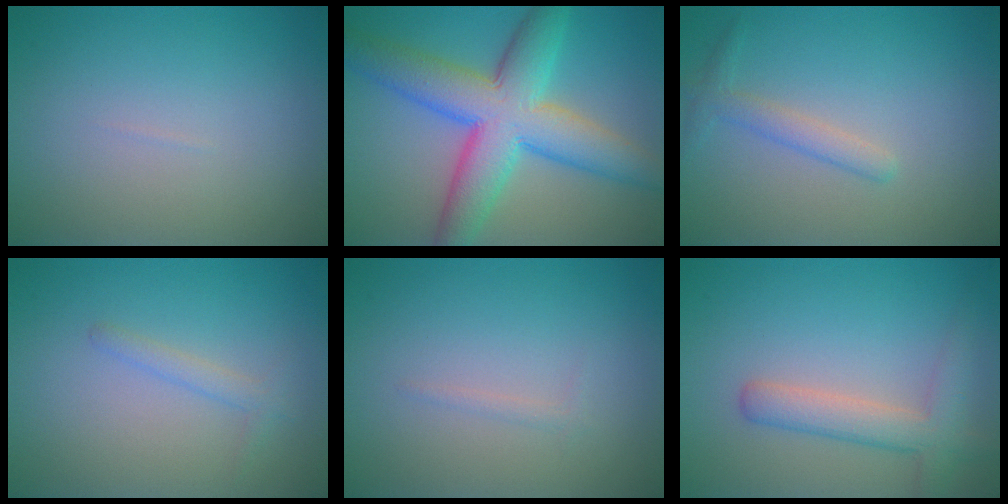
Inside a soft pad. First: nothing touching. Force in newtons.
{"total": 9.5, "press": 9.5, "slide": 0.2}
{"total": 1.8, "press": 1.8, "slide": 0.1}
{"total": 1.3, "press": 1.3, "slide": 0.0}
{"total": 0.6, "press": 0.6, "slide": 0.0}
{"total": 3.6, "press": 3.6, "slide": 0.3}